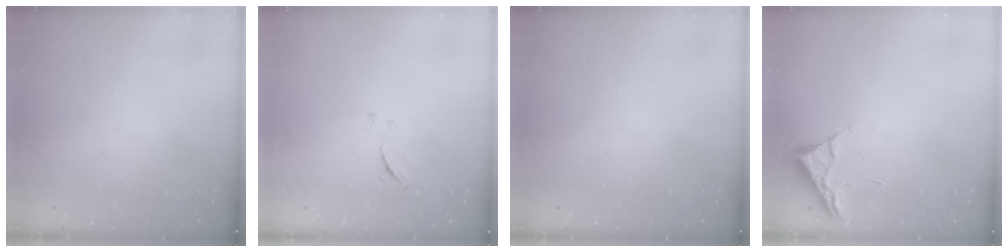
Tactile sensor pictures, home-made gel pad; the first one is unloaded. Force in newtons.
{"total": 6.3, "press": 6.2, "slide": 0.6}
{"total": 0.0}
{"total": 2.6, "press": 2.6, "slide": 0.3}